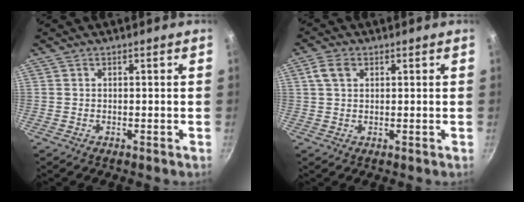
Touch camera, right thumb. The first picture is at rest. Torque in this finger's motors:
{"motor_torque": [0.22, 1.36, 1.19, 0.01, 0.38]}